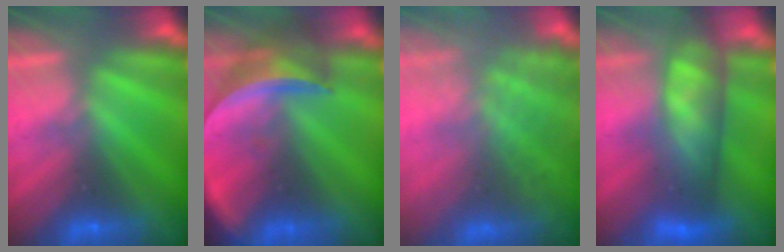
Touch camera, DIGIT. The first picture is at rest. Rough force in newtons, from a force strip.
{"total": 8.4}
{"total": 7.9}
{"total": 10.1}